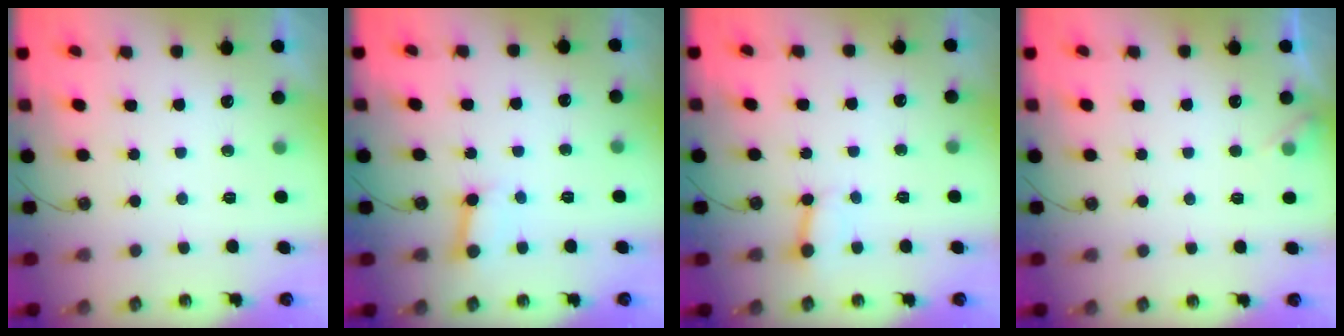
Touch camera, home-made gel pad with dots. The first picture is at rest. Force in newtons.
{"total": 3.0, "press": 3.0, "slide": 0.1}
{"total": 2.9, "press": 2.9, "slide": 0.2}
{"total": 4.2, "press": 4.2, "slide": 0.5}